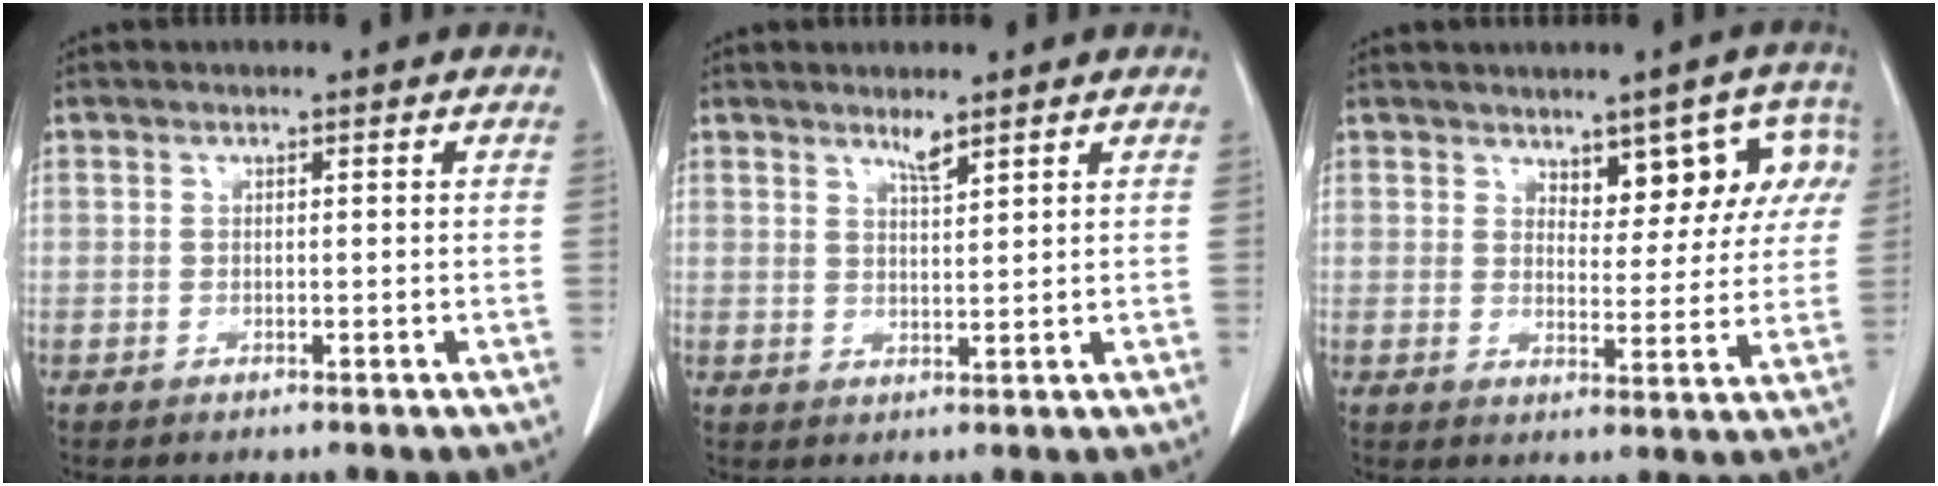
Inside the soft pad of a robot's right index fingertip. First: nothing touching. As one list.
[{"total": 2.3, "force": [1.9, 0.1, 1.3], "torque": [-0.026, -0.005, 0.037]}, {"total": 7.8, "force": [4.1, 4.0, 5.3], "torque": [-0.042, 0.016, 0.054]}]